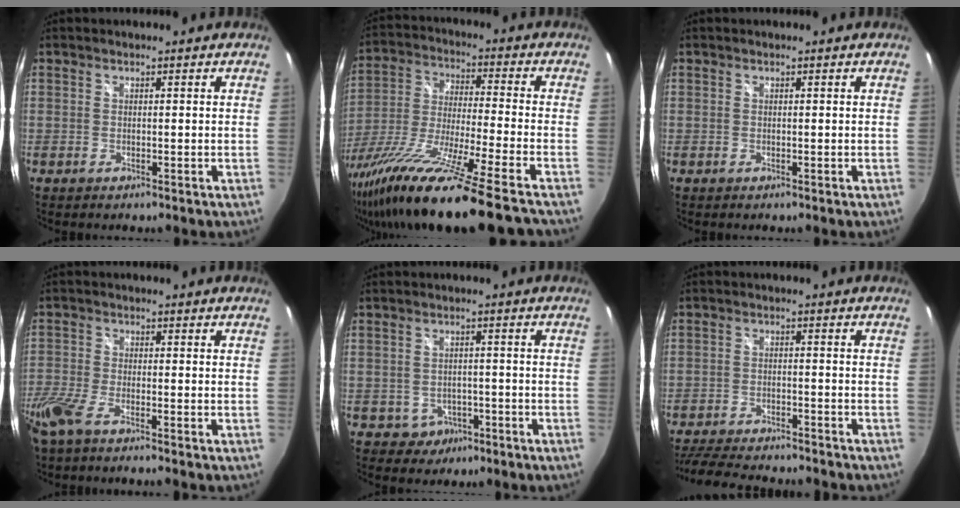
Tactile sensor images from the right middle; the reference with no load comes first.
{"total": 21.6, "force": [-16.8, -1.9, 13.5], "torque": [-0.247, -0.072, -0.290]}
{"total": 0.0}
{"total": 7.8, "force": [-5.9, 1.4, 4.9], "torque": [-0.125, -0.030, -0.117]}
{"total": 4.1, "force": [-1.6, 3.6, 1.0], "torque": [-0.034, 0.005, -0.014]}
{"total": 14.2, "force": [-12.6, 2.5, 6.2], "torque": [-0.131, -0.028, -0.195]}